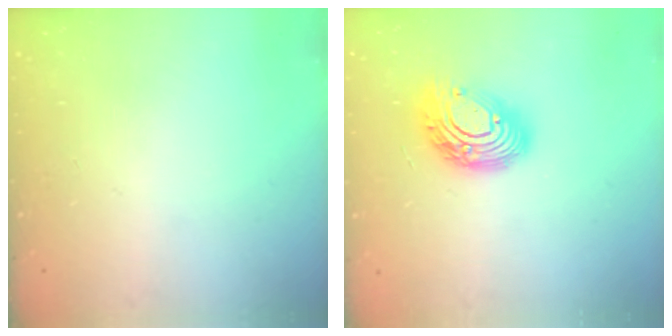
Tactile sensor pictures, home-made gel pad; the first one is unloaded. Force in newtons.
{"total": 14.3, "press": 14.2, "slide": 1.3}